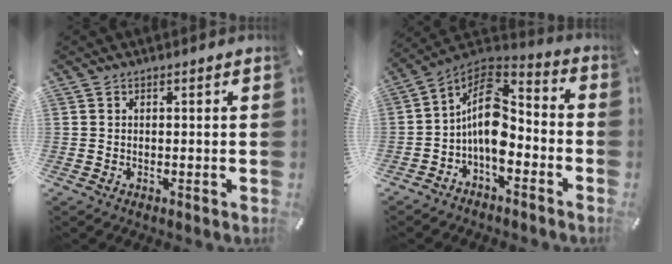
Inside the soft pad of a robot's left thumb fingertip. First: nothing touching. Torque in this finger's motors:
{"motor_torque": [-0.05, 1.20, 0.69, -0.42, 0.35]}